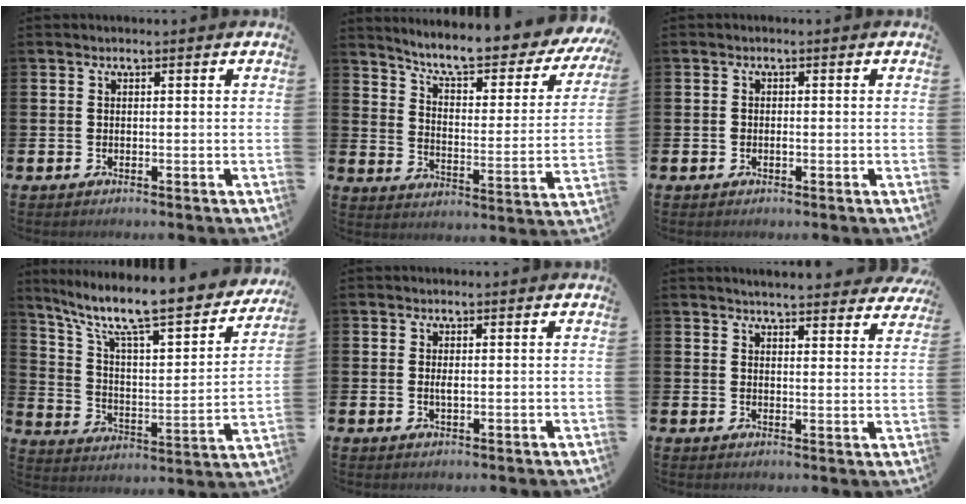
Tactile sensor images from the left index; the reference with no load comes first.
{"total": 7.7, "force": [6.8, 1.3, 3.4], "torque": [-0.084, -0.054, 0.107]}
{"total": 0.8, "force": [-0.3, 0.5, 0.5], "torque": [-0.009, 0.001, -0.007]}
{"total": 11.0, "force": [9.3, 2.0, 5.5], "torque": [-0.131, -0.068, 0.151]}
{"total": 1.0, "force": [0.1, 0.3, 1.0], "torque": [-0.017, 0.001, 0.001]}
{"total": 4.1, "force": [4.1, 0.2, 0.5], "torque": [-0.012, -0.026, 0.071]}